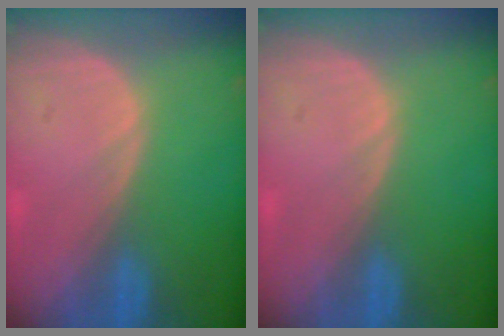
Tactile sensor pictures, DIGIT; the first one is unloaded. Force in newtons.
{"total": 0.0}